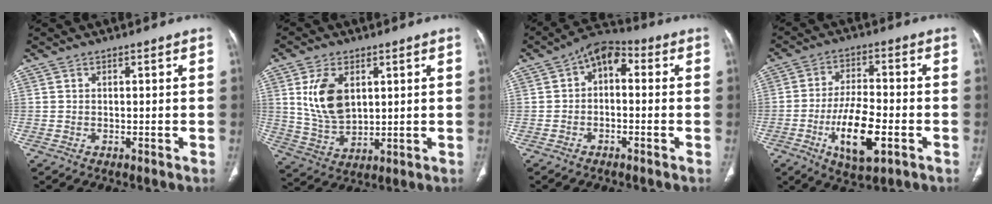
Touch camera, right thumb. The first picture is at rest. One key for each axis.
{"total": 10.8, "fx": 3.1, "fy": 6.6, "fz": 8.0, "tx": -0.141, "ty": -0.015, "tz": 0.071}
{"total": 6.6, "fx": 0.5, "fy": 4.1, "fz": 5.1, "tx": -0.058, "ty": 0.028, "tz": -0.010}
{"total": 12.4, "fx": -4.3, "fy": 4.9, "fz": 10.6, "tx": -0.187, "ty": 0.011, "tz": -0.072}